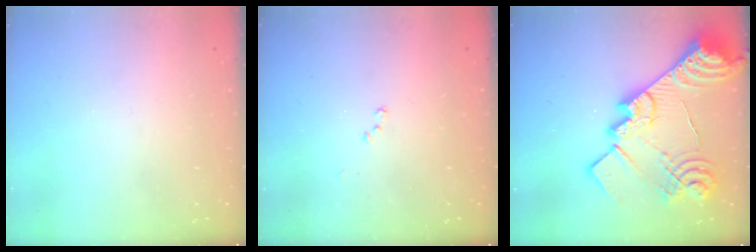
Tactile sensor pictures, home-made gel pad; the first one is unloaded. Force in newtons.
{"total": 8.1, "press": 8.0, "slide": 1.1}
{"total": 31.6, "press": 31.4, "slide": 3.6}